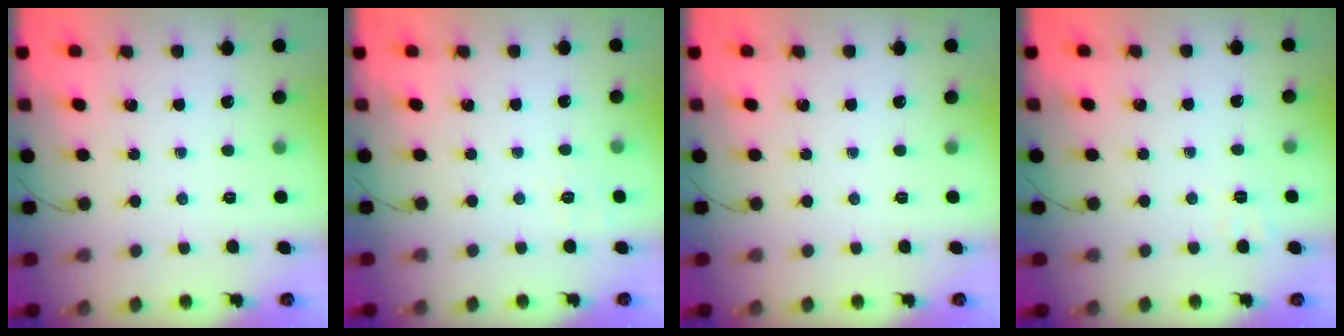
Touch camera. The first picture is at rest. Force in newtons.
{"total": 3.9, "press": 3.4, "slide": 1.9}
{"total": 0.0}
{"total": 2.9, "press": 2.3, "slide": 1.9}